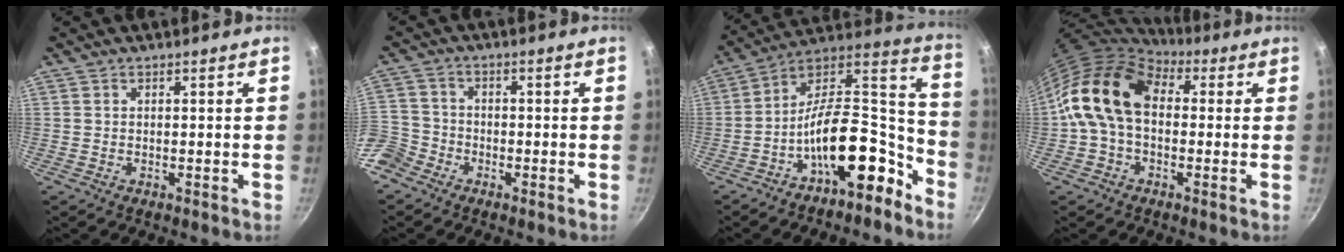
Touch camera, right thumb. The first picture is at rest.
{"total": 8.7, "force": [-4.9, 6.7, 2.9], "torque": [-0.061, 0.052, -0.110]}
{"total": 19.3, "force": [-10.2, 8.9, 13.8], "torque": [-0.158, 0.115, -0.174]}
{"total": 13.7, "force": [1.5, 9.5, 9.8], "torque": [-0.155, 0.021, 0.007]}